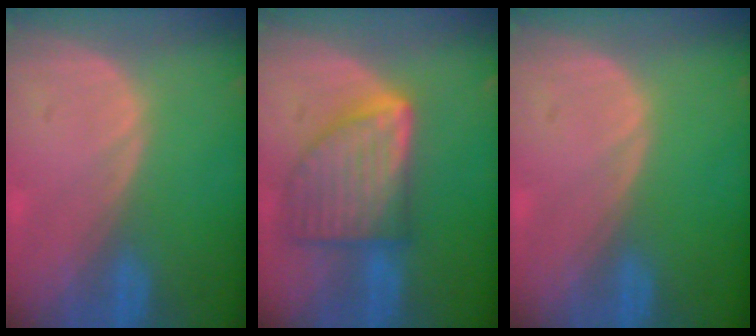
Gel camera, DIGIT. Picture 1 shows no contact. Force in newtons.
{"total": 9.2, "press": 9.1, "slide": 0.5}
{"total": 0.0}